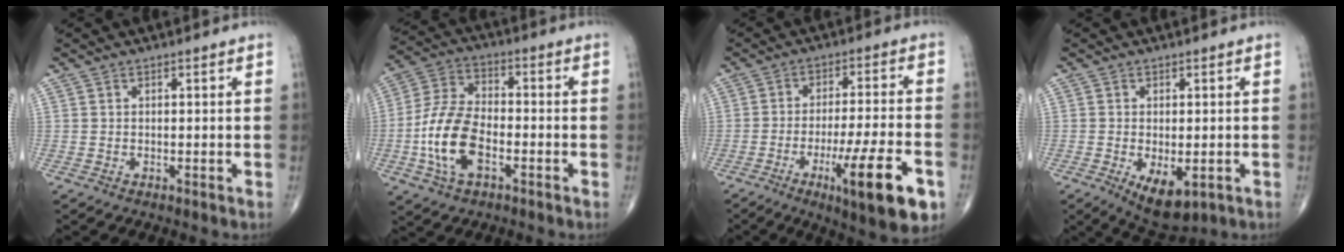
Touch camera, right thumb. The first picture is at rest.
{"total": 13.1, "force": [-3.9, 7.1, 10.2], "torque": [-0.210, 0.024, -0.077]}
{"total": 16.0, "force": [-6.9, 2.7, 14.2], "torque": [-0.221, 0.009, -0.099]}
{"total": 7.3, "force": [-2.3, 3.6, 5.8], "torque": [-0.088, -0.012, -0.025]}